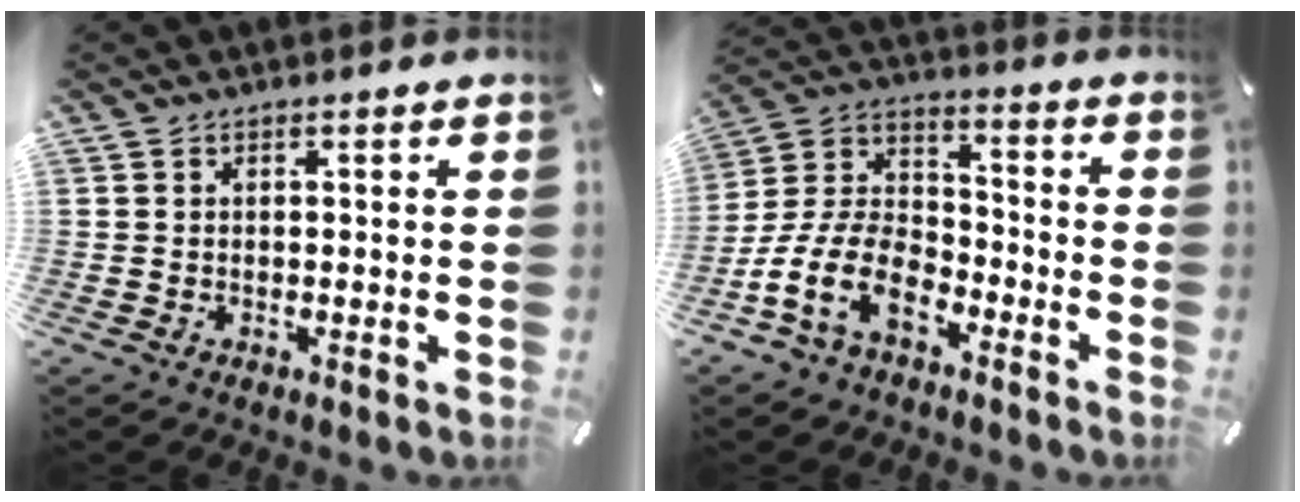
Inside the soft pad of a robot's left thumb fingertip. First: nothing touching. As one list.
[{"total": 14.2, "force": [-8.7, 8.1, 7.8], "torque": [-0.180, 0.034, -0.169]}]